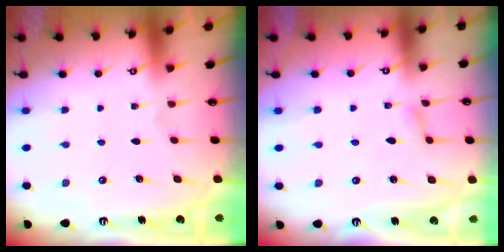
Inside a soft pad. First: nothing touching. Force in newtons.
{"total": 2.1, "press": 2.1, "slide": 0.3}